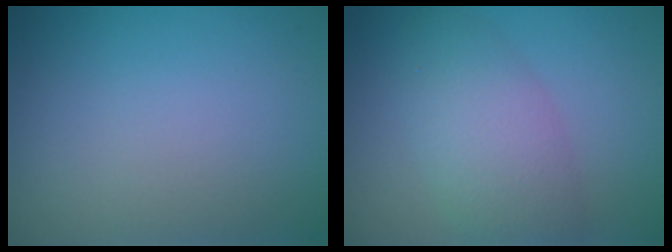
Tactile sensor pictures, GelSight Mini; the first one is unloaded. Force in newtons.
{"total": 4.8, "press": 4.7, "slide": 0.2}